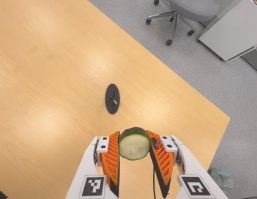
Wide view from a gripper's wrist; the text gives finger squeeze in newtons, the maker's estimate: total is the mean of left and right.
{"total": 10.9, "left": 10.3, "right": 11.4}